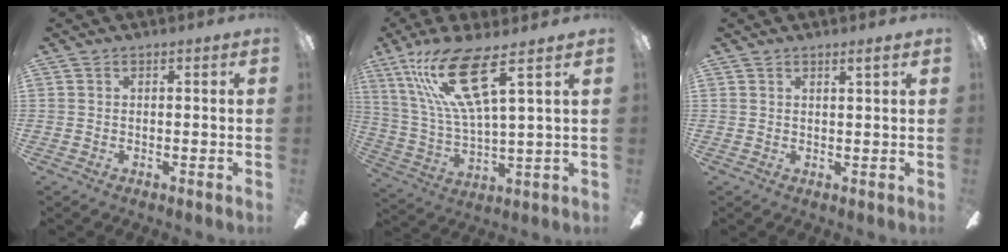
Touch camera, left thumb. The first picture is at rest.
{"total": 17.4, "force": [9.5, 3.9, 14.0], "torque": [-0.295, -0.031, 0.154]}
{"total": 1.9, "force": [1.3, 0.0, 1.4], "torque": [-0.030, -0.001, 0.021]}